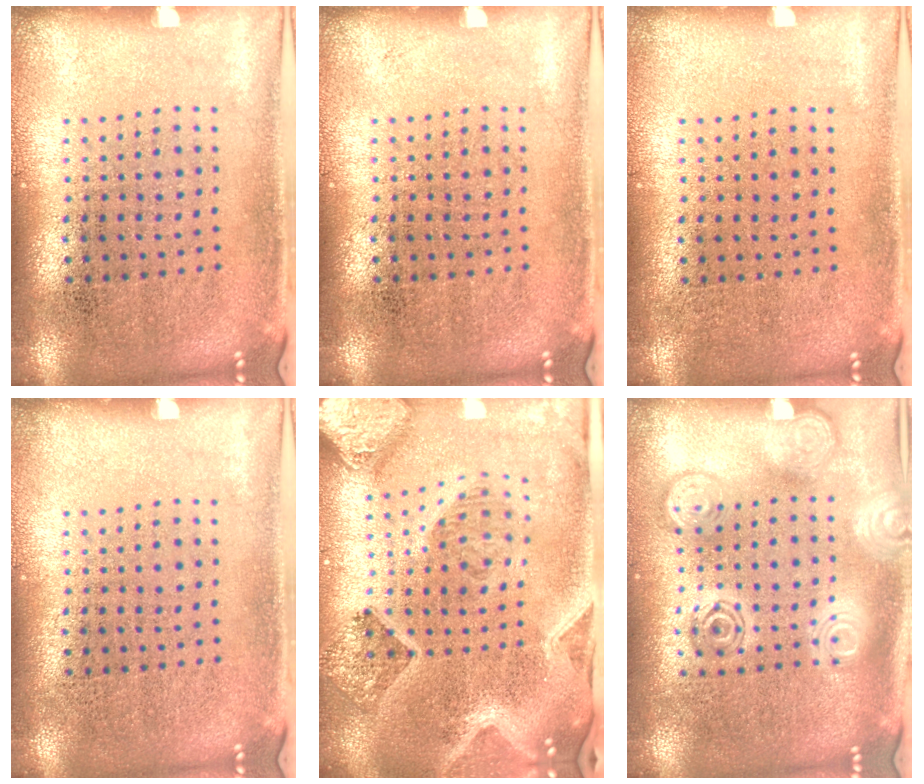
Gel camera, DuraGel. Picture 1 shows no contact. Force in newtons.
{"total": 0.0}
{"total": 0.0}
{"total": 0.0}
{"total": 3.0, "press": 2.6, "slide": 1.5}
{"total": 2.0, "press": 2.0, "slide": 0.2}